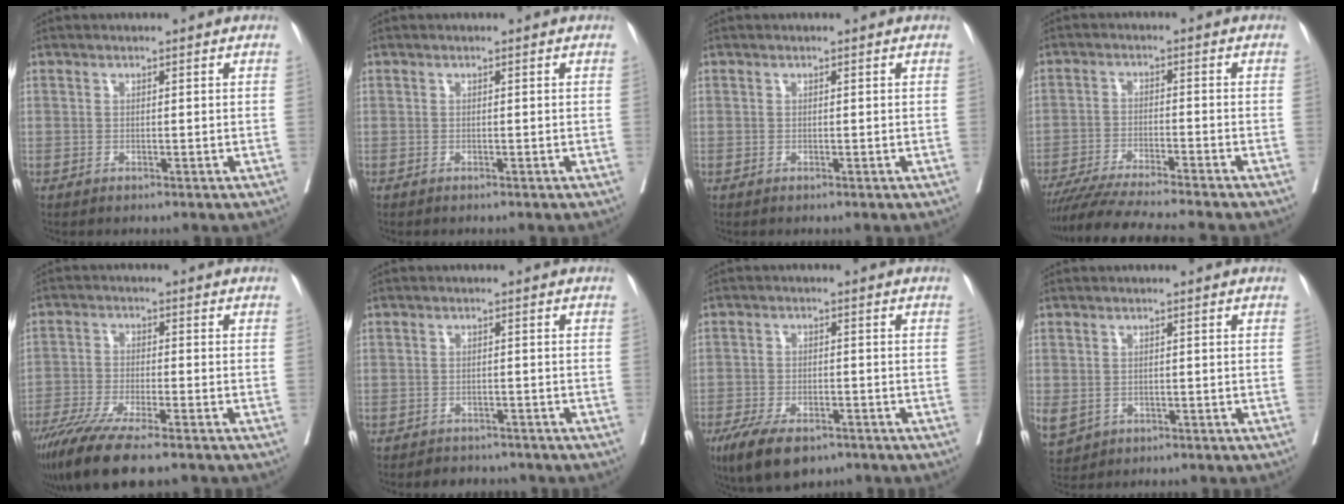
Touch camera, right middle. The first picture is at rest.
{"total": 1.0, "force": [-0.8, -0.3, 0.5], "torque": [-0.004, 0.002, -0.009]}
{"total": 0.0}
{"total": 13.6, "force": [-12.0, -1.3, 6.2], "torque": [-0.082, -0.030, -0.197]}
{"total": 12.0, "force": [-9.0, 0.8, 7.9], "torque": [-0.133, -0.032, -0.151]}
{"total": 4.3, "force": [-3.9, 1.7, 0.4], "torque": [0.000, 0.001, -0.051]}
{"total": 9.4, "force": [-6.5, 3.5, 5.8], "torque": [-0.099, -0.014, -0.107]}
{"total": 5.6, "force": [-1.8, 4.6, 2.8], "torque": [-0.079, -0.005, -0.020]}